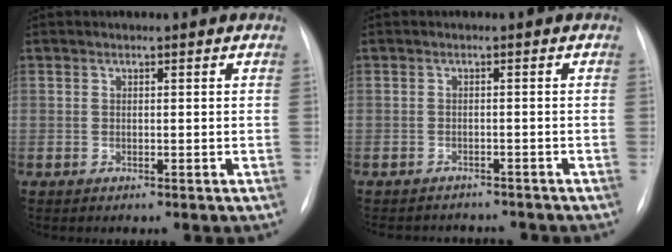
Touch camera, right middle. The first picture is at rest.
{"total": 6.6, "force": [-6.3, 1.9, 1.0], "torque": [-0.011, 0.004, -0.075]}